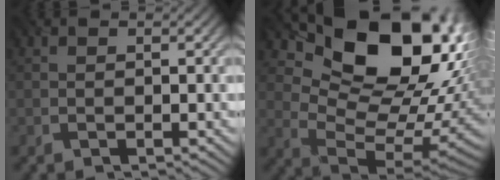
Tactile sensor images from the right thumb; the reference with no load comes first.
{"total": 18.8, "force": [7.0, 12.0, 12.7], "torque": [-0.177, 0.002, 0.143]}